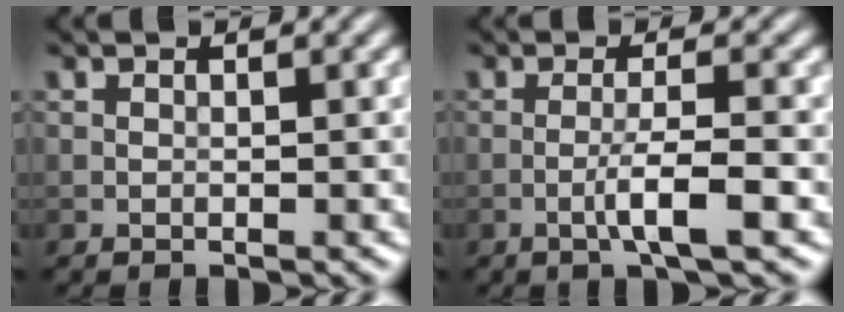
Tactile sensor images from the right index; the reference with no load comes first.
{"total": 3.2, "force": [-1.2, 0.2, 2.9], "torque": [-0.052, 0.007, -0.028]}